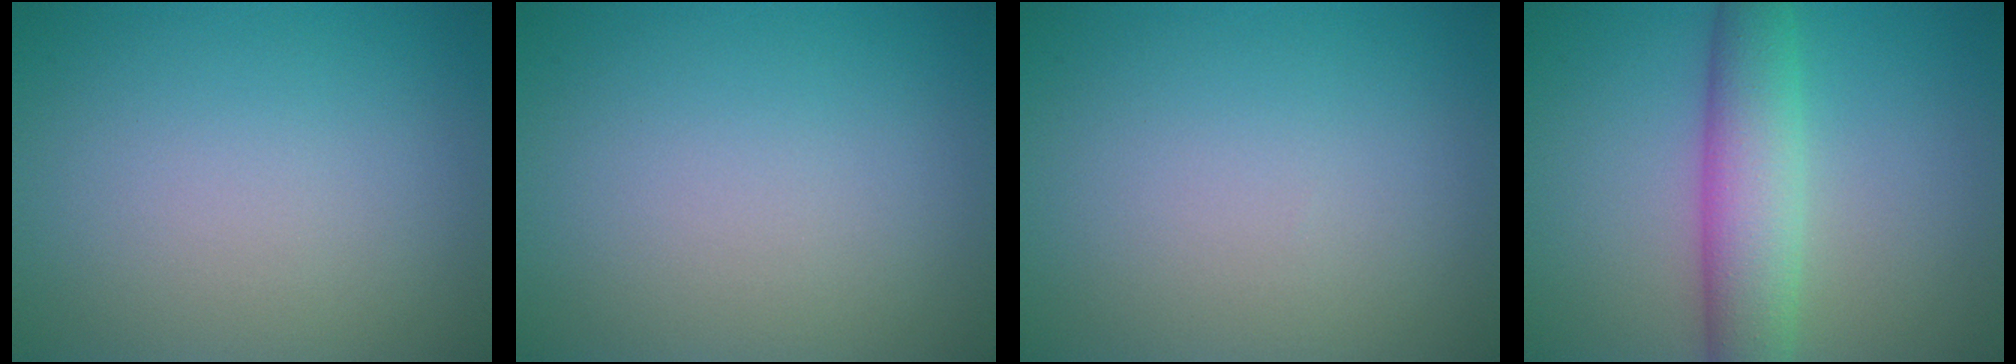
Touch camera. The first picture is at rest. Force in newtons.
{"total": 0.0}
{"total": 0.0}
{"total": 5.6, "press": 5.6, "slide": 0.1}